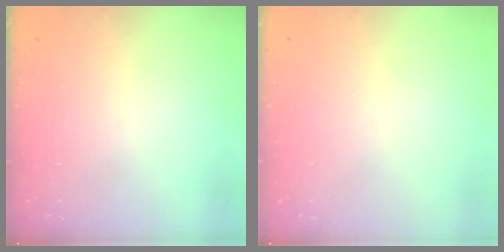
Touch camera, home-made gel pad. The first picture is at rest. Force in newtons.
{"total": 0.0}